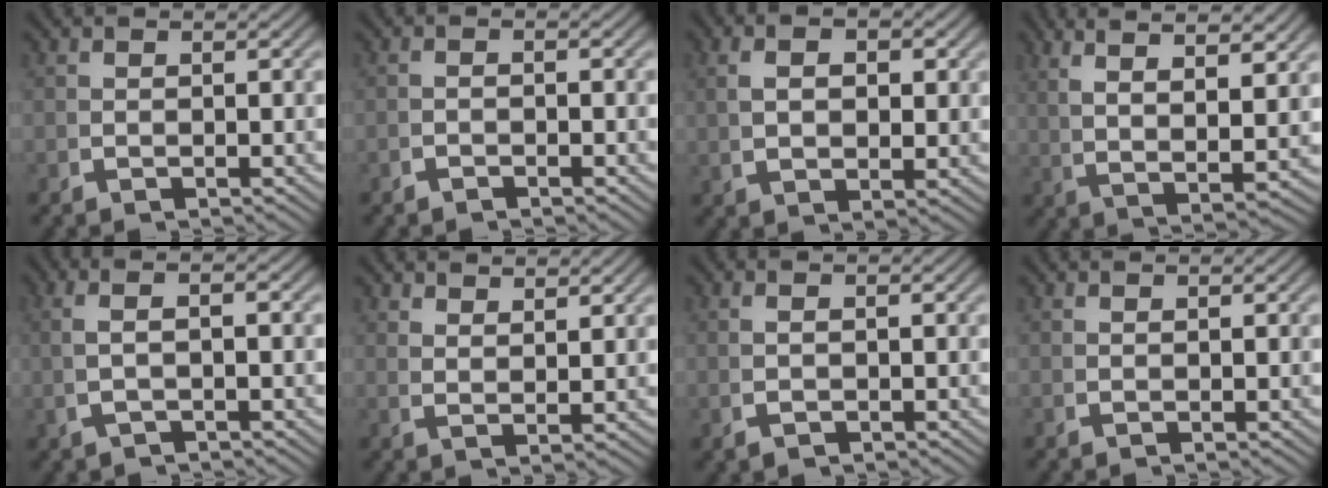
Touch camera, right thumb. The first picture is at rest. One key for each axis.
{"total": 0.9, "fx": -0.8, "fy": -0.1, "fz": 0.1, "tx": 0.005, "ty": 0.004, "tz": -0.019}
{"total": 3.1, "fx": 1.0, "fy": 1.5, "fz": 2.5, "tx": -0.042, "ty": 0.001, "tz": 0.027}
{"total": 8.5, "fx": 3.8, "fy": 3.3, "fz": 6.8, "tx": -0.117, "ty": 0.013, "tz": 0.063}
{"total": 2.7, "fx": 0.2, "fy": 0.5, "fz": 2.6, "tx": -0.055, "ty": 0.011, "tz": 0.007}
{"total": 2.6, "fx": 2.5, "fy": -0.3, "fz": 0.8, "tx": -0.007, "ty": 0.004, "tz": 0.050}
{"total": 1.0, "fx": -0.1, "fy": 0.2, "fz": 0.9, "tx": -0.016, "ty": 0.004, "tz": 0.003}
{"total": 0.5, "fx": 0.5, "fy": -0.2, "fz": 0.1, "tx": 0.000, "ty": 0.001, "tz": 0.012}